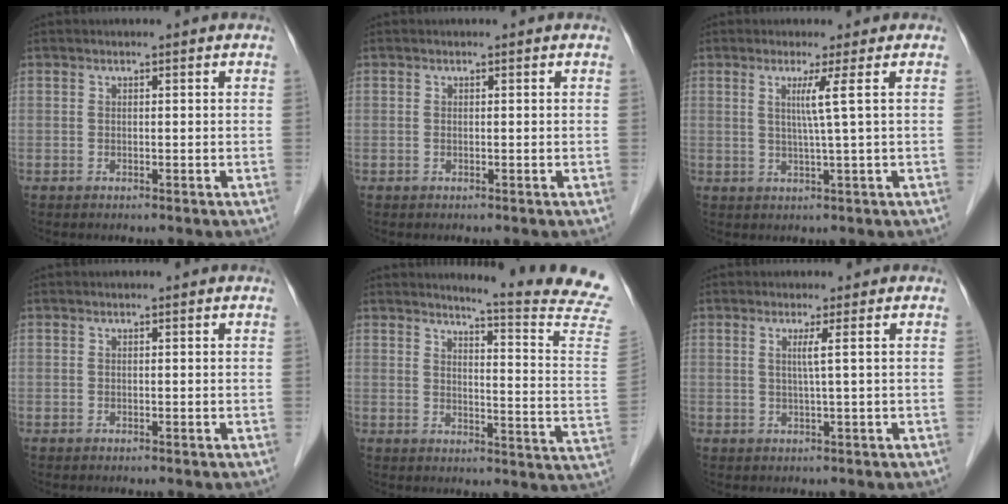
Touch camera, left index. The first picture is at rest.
{"total": 0.0}
{"total": 3.4, "force": [0.9, -1.4, 2.9], "torque": [-0.056, -0.008, 0.019]}
{"total": 0.0}
{"total": 16.1, "force": [15.2, -1.9, 5.1], "torque": [-0.073, -0.129, 0.159]}
{"total": 2.0, "force": [0.5, -0.8, 1.8], "torque": [-0.038, -0.004, 0.011]}